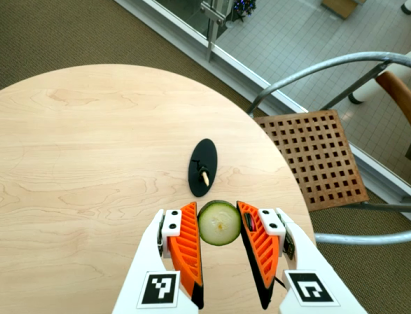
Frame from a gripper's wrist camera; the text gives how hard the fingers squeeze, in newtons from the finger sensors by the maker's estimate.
{"total": 7.5, "left": 7.5, "right": 7.5}